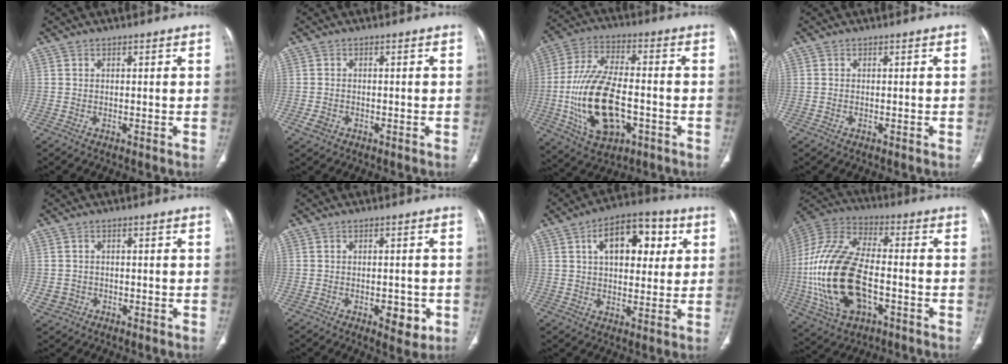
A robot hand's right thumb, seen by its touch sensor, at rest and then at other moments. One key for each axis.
{"total": 2.2, "fx": -0.9, "fy": 1.7, "fz": 1.0, "tx": -0.018, "ty": 0.004, "tz": -0.012}
{"total": 18.7, "fx": -4.3, "fy": 9.6, "fz": 15.4, "tx": -0.294, "ty": 0.017, "tz": -0.068}
{"total": 0.0}
{"total": 2.8, "fx": -0.9, "fy": 2.6, "fz": 0.8, "tx": -0.007, "ty": 0.008, "tz": -0.010}
{"total": 5.2, "fx": -1.8, "fy": 2.6, "fz": 4.0, "tx": -0.037, "ty": 0.003, "tz": -0.017}
{"total": 14.3, "fx": 4.6, "fy": 7.9, "fz": 10.9, "tx": -0.128, "ty": 0.008, "tz": 0.068}
{"total": 24.1, "fx": -4.5, "fy": 12.9, "fz": 19.9, "tx": -0.425, "ty": 0.013, "tz": -0.076}